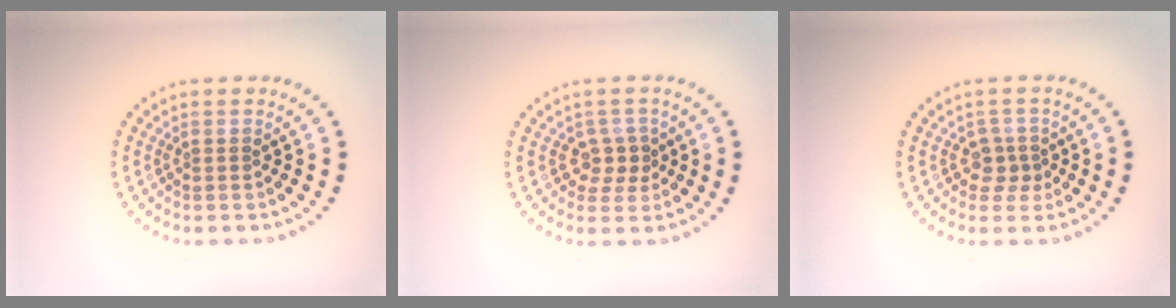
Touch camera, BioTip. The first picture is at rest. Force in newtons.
{"total": 2.1, "press": 1.9, "slide": 1.0}
{"total": 1.9, "press": 1.6, "slide": 1.1}